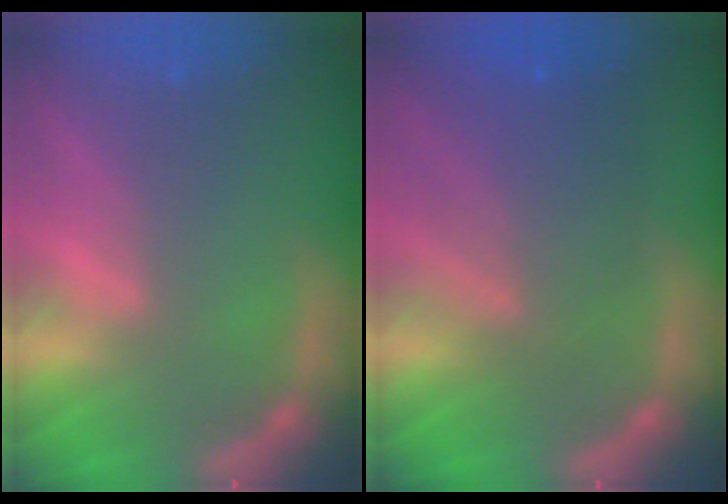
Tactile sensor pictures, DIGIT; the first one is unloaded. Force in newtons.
{"total": 7.0}